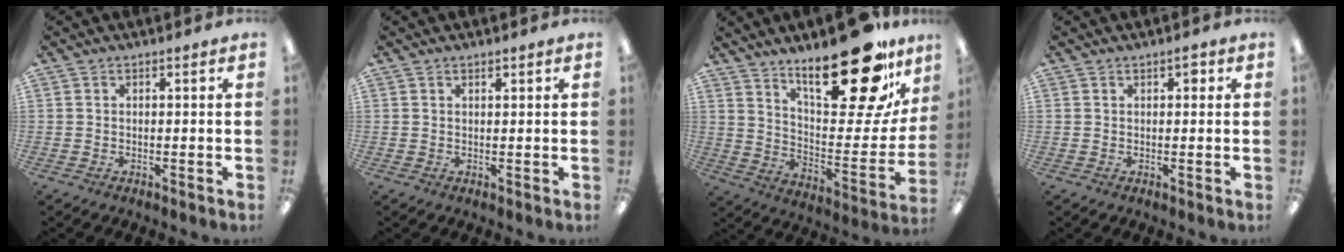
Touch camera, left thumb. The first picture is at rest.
{"total": 0.9, "force": [0.8, 0.2, 0.4], "torque": [-0.009, -0.001, 0.015]}
{"total": 27.0, "force": [18.3, 9.4, 17.5], "torque": [-0.226, -0.131, 0.300]}
{"total": 1.8, "force": [0.9, 0.9, 1.3], "torque": [-0.011, -0.002, 0.011]}